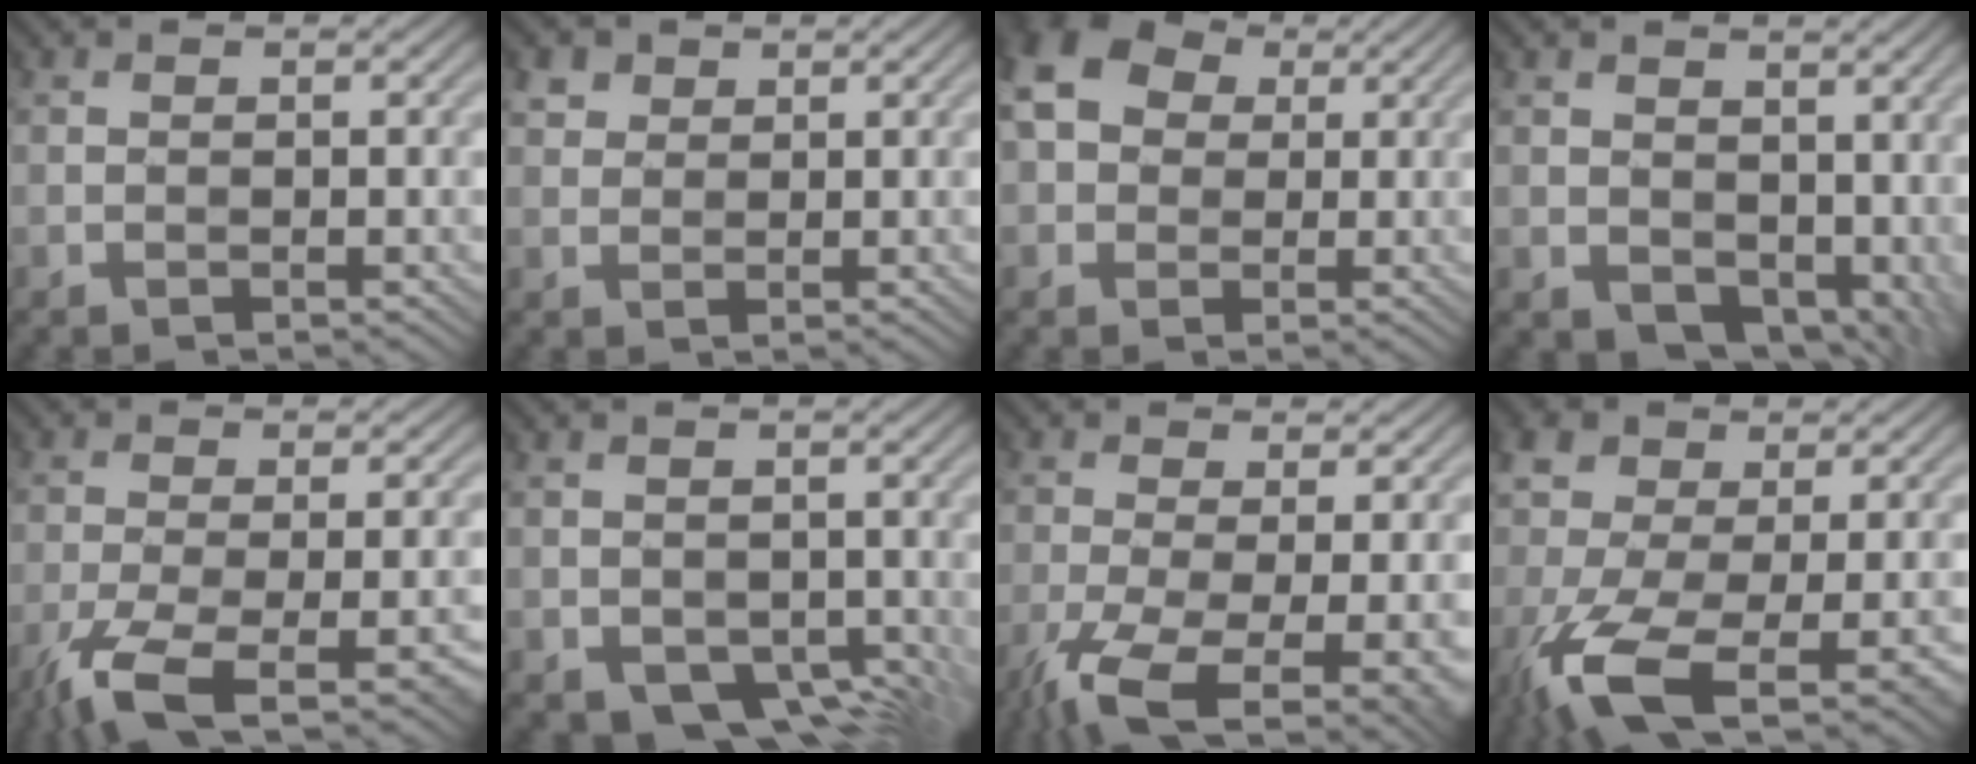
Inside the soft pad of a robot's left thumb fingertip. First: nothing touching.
{"total": 2.2, "force": [1.4, 1.6, 0.7], "torque": [-0.019, 0.000, 0.029]}
{"total": 9.5, "force": [2.3, 7.5, 5.4], "torque": [-0.132, 0.031, 0.021]}
{"total": 7.5, "force": [1.1, 5.6, 4.9], "torque": [-0.097, -0.028, 0.035]}
{"total": 10.2, "force": [-5.7, 2.7, 8.1], "torque": [-0.135, -0.013, -0.099]}
{"total": 4.6, "force": [-1.1, 3.5, 2.7], "torque": [-0.058, -0.018, -0.017]}
{"total": 10.7, "force": [-5.2, 2.9, 8.8], "torque": [-0.174, -0.024, -0.084]}
{"total": 11.5, "force": [-4.2, 5.2, 9.4], "torque": [-0.211, -0.012, -0.080]}